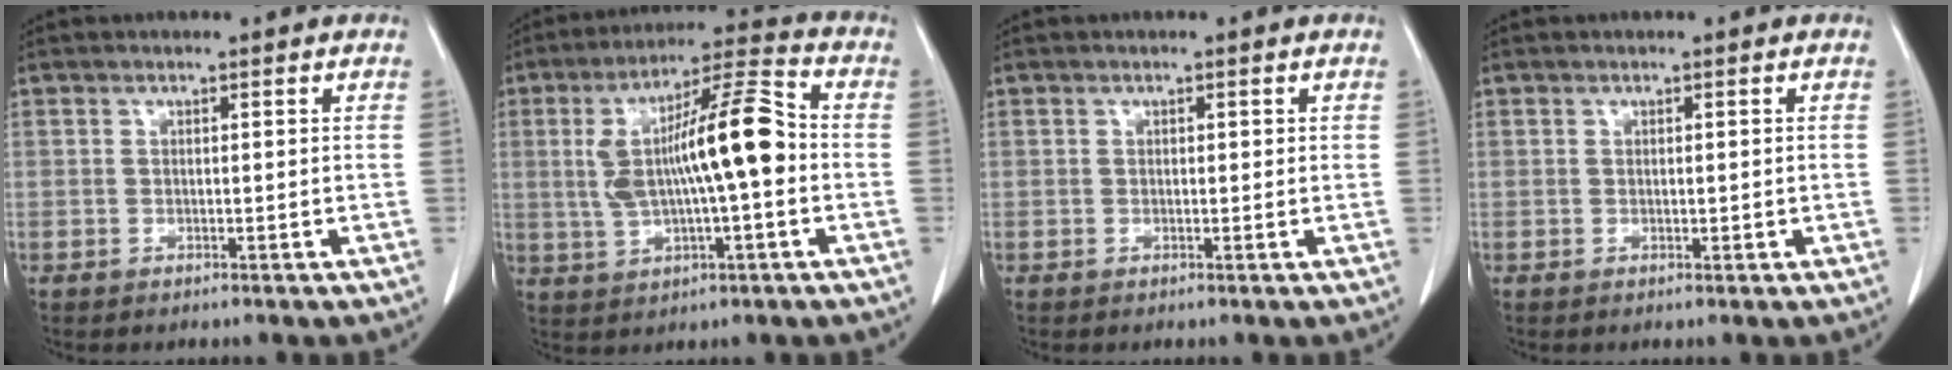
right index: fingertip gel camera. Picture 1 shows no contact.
{"total": 13.4, "force": [0.1, 2.4, 13.2], "torque": [-0.239, 0.027, 0.003]}
{"total": 0.6, "force": [0.3, 0.3, 0.5], "torque": [-0.004, 0.001, 0.003]}
{"total": 0.6, "force": [0.0, 0.3, 0.5], "torque": [-0.010, -0.002, 0.004]}